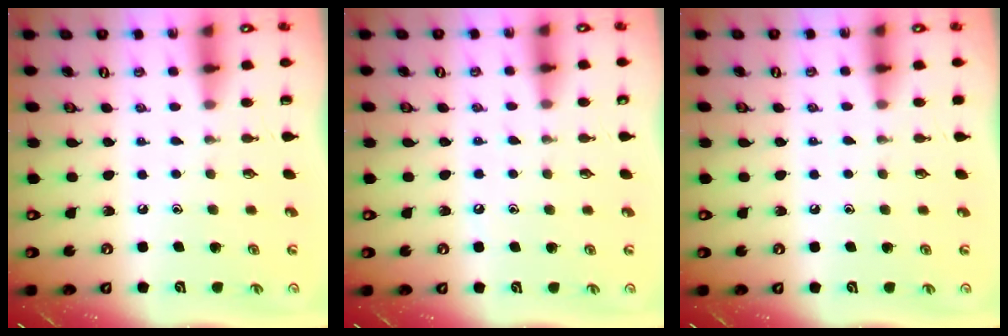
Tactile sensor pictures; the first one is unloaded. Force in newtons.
{"total": 5.0, "press": 5.0, "slide": 0.6}
{"total": 4.4, "press": 4.3, "slide": 0.7}